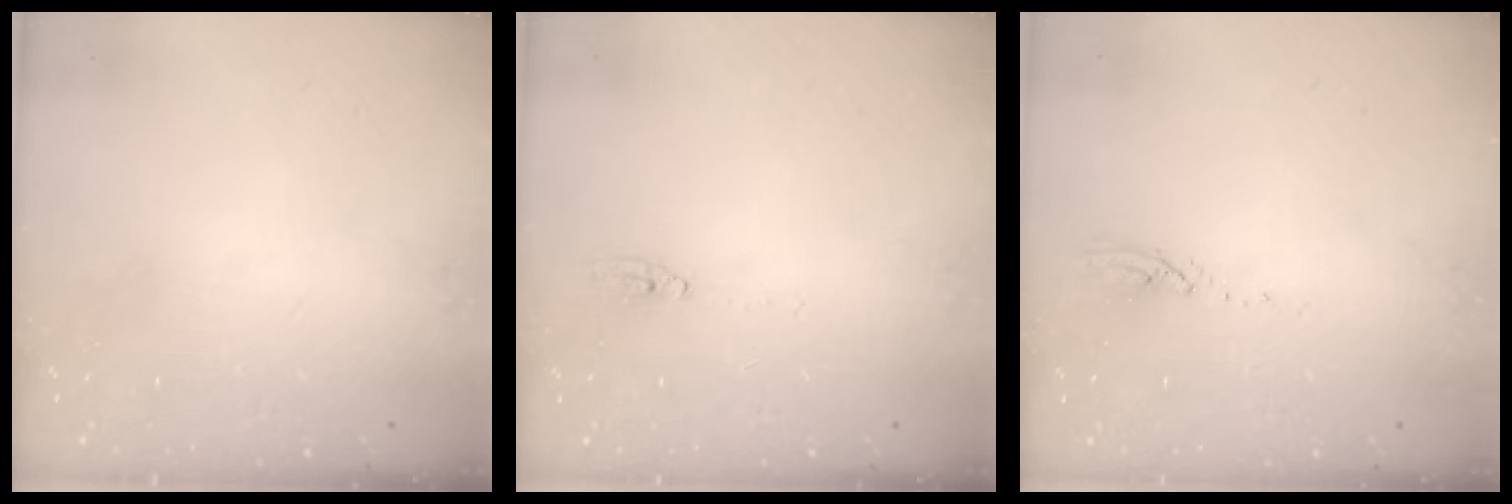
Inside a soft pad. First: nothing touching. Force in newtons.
{"total": 2.9, "press": 2.8, "slide": 0.2}
{"total": 3.2, "press": 3.1, "slide": 0.3}